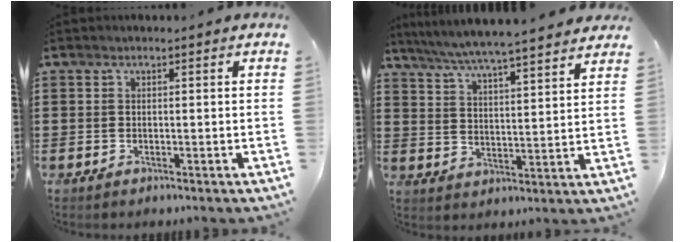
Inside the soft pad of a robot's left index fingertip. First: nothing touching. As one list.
[{"total": 5.6, "force": [5.3, -0.6, 1.9], "torque": [-0.061, -0.037, 0.088]}]